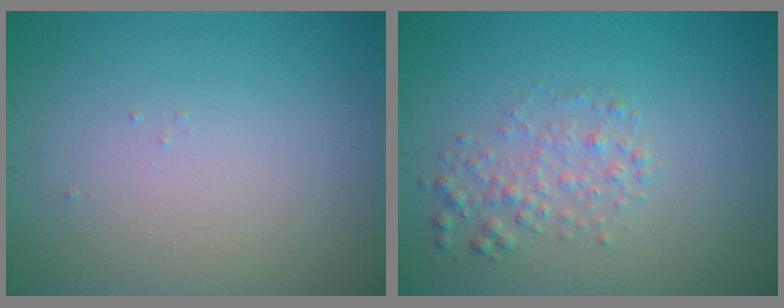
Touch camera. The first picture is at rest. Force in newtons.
{"total": 2.1, "press": 2.1, "slide": 0.0}